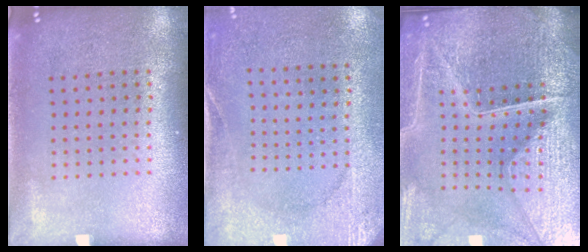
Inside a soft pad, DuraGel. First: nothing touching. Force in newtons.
{"total": 2.7, "press": 2.3, "slide": 1.3}
{"total": 5.5, "press": 5.1, "slide": 2.0}